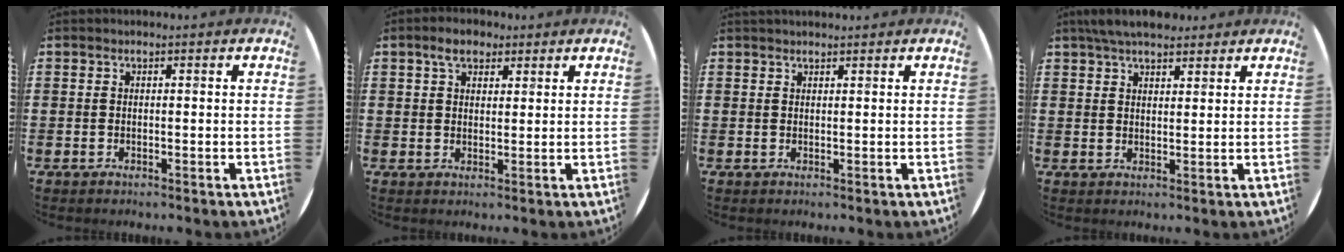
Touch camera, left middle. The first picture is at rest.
{"total": 3.6, "force": [2.6, 1.9, 1.6], "torque": [-0.020, 0.004, 0.045]}
{"total": 0.7, "force": [0.7, 0.0, 0.0], "torque": [-0.001, 0.001, 0.013]}
{"total": 4.7, "force": [4.1, 1.4, 1.7], "torque": [-0.036, -0.007, 0.076]}